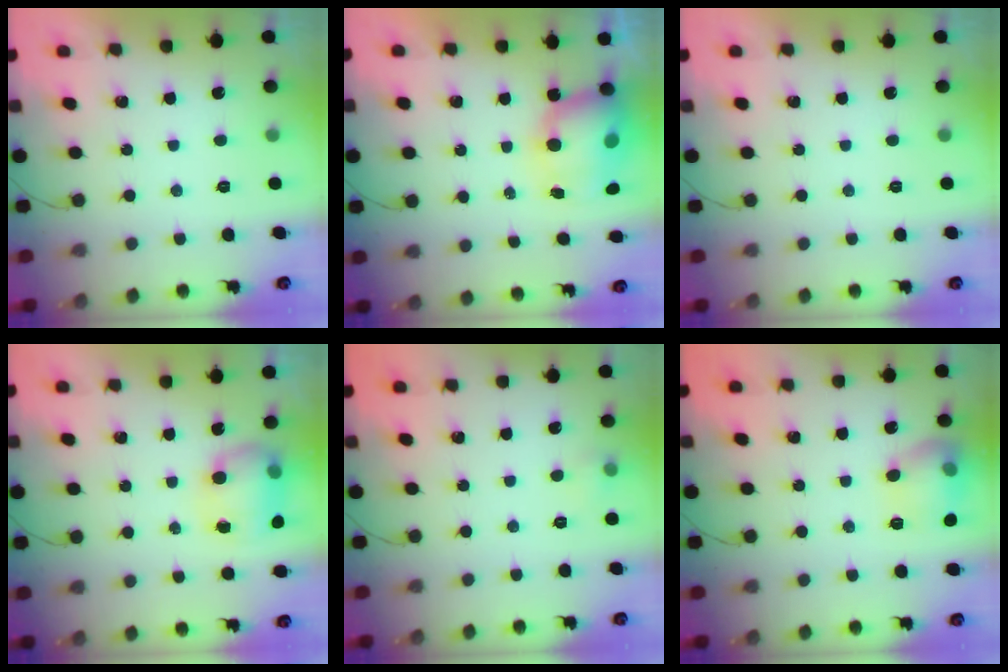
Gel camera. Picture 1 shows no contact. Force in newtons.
{"total": 9.8, "press": 9.5, "slide": 2.2}
{"total": 0.0}
{"total": 11.7, "press": 9.4, "slide": 7.0}
{"total": 3.7, "press": 3.5, "slide": 1.0}
{"total": 12.6, "press": 12.6, "slide": 1.0}